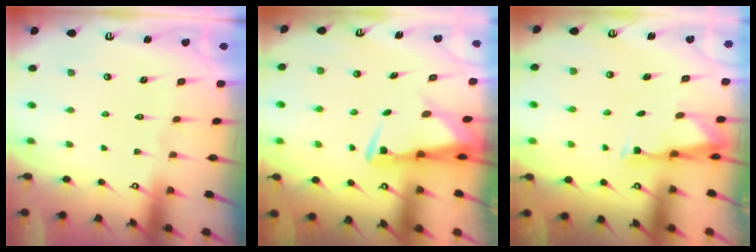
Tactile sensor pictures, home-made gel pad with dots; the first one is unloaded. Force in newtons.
{"total": 3.3, "press": 3.3, "slide": 0.6}
{"total": 2.9, "press": 2.8, "slide": 0.5}